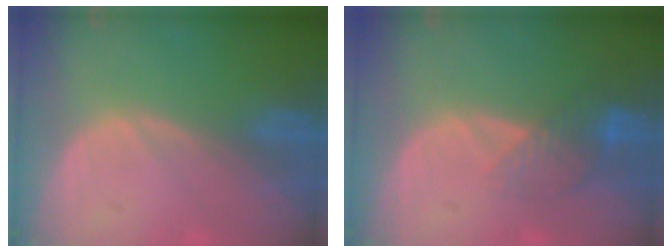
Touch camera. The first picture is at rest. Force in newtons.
{"total": 4.2, "press": 3.7, "slide": 1.9}